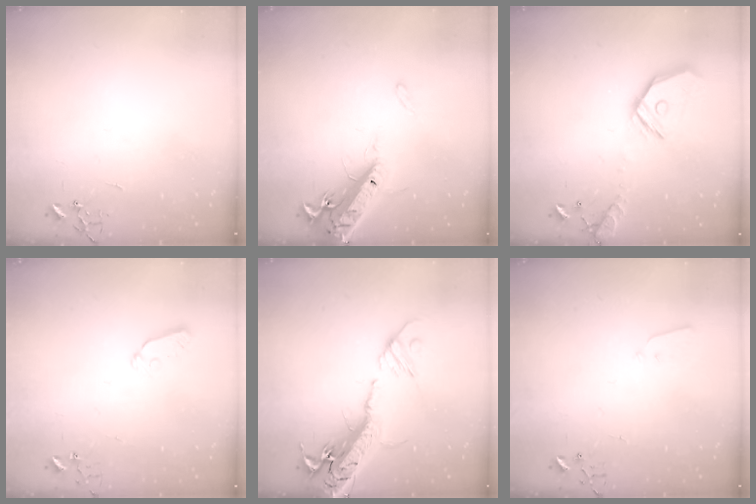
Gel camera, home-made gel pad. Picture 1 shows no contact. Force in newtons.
{"total": 16.2, "press": 15.7, "slide": 3.6}
{"total": 16.6, "press": 16.4, "slide": 2.8}
{"total": 3.7, "press": 3.6, "slide": 0.5}
{"total": 23.7, "press": 23.1, "slide": 5.3}
{"total": 3.1, "press": 3.0, "slide": 0.9}